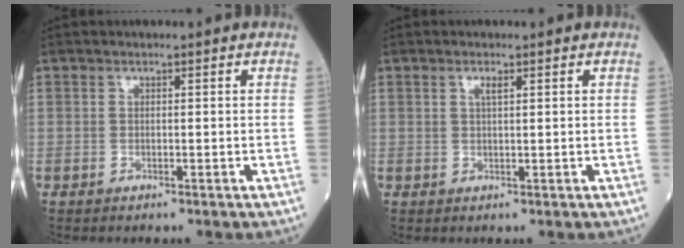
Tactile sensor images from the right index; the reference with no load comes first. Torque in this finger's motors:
{"motor_torque": [0.35, 0.29, 0.13, 0.04]}